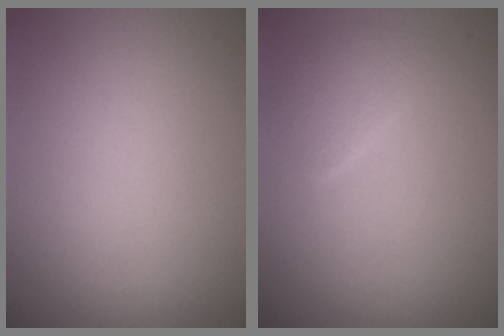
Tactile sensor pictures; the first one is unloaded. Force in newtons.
{"total": 1.8, "press": 1.8, "slide": 0.1}